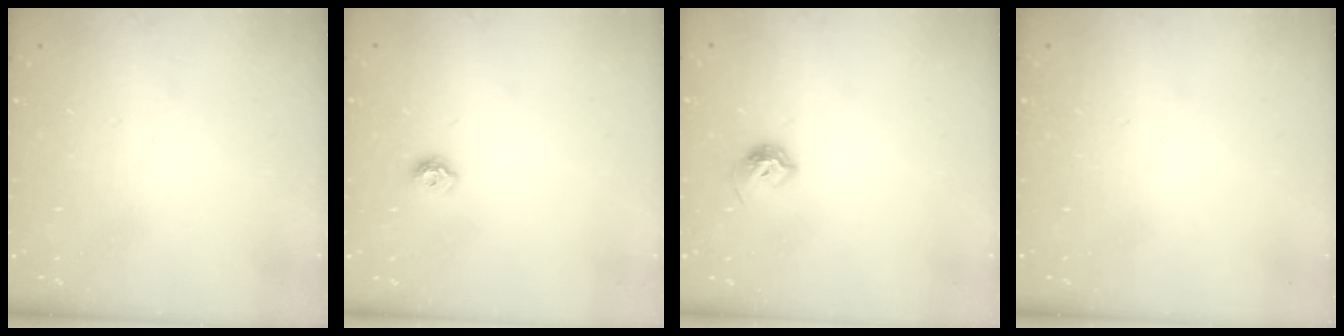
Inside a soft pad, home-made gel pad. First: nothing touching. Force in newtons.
{"total": 6.1, "press": 6.1, "slide": 0.8}
{"total": 7.0, "press": 6.9, "slide": 0.8}
{"total": 0.0}